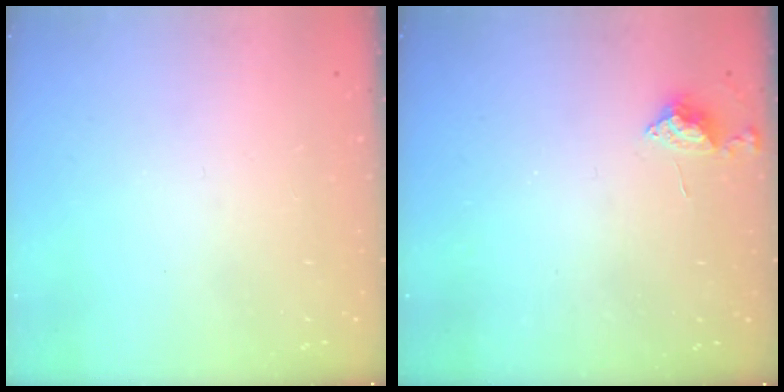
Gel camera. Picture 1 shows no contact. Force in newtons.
{"total": 6.8, "press": 6.8, "slide": 0.8}